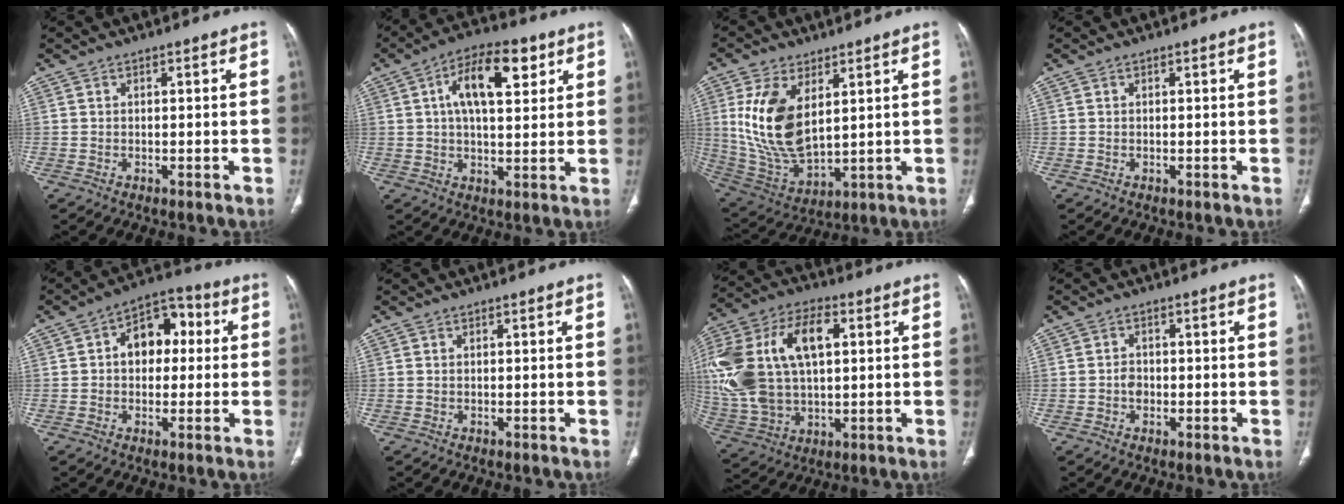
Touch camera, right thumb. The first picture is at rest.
{"total": 12.9, "force": [4.5, 6.0, 10.4], "torque": [-0.151, 0.003, 0.070]}
{"total": 15.8, "force": [4.4, 8.2, 12.7], "torque": [-0.248, -0.023, 0.106]}
{"total": 0.0}
{"total": 10.6, "force": [1.5, 7.3, 7.5], "torque": [-0.075, 0.029, 0.014]}
{"total": 0.0}
{"total": 25.6, "force": [4.7, 15.2, 20.1], "torque": [-0.446, 0.020, 0.090]}
{"total": 2.2, "force": [-0.5, 1.7, 1.2], "torque": [-0.013, 0.008, -0.011]}